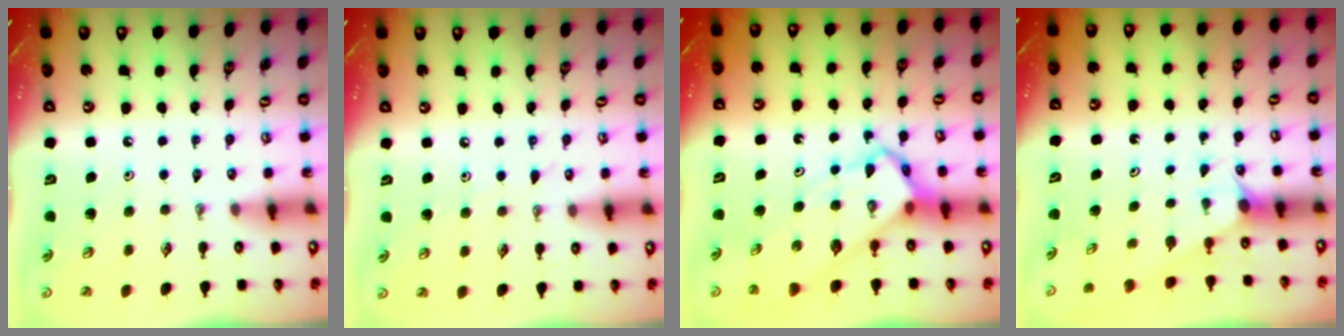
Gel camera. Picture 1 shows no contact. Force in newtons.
{"total": 5.1, "press": 5.1, "slide": 0.5}
{"total": 6.4, "press": 6.3, "slide": 0.7}
{"total": 1.5, "press": 1.5, "slide": 0.2}